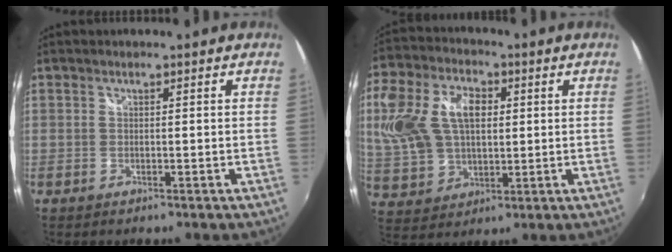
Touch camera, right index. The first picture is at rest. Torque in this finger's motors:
{"motor_torque": [1.60, 0.54, 0.50, 0.14]}